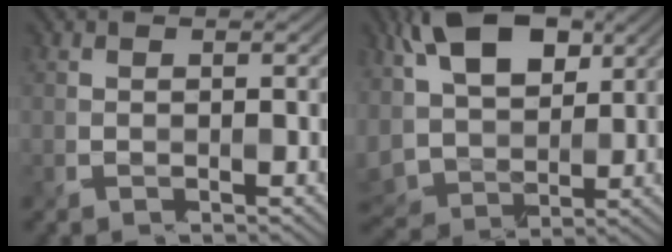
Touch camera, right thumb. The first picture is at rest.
{"total": 12.4, "force": [4.7, 7.2, 8.9], "torque": [-0.203, 0.003, 0.097]}